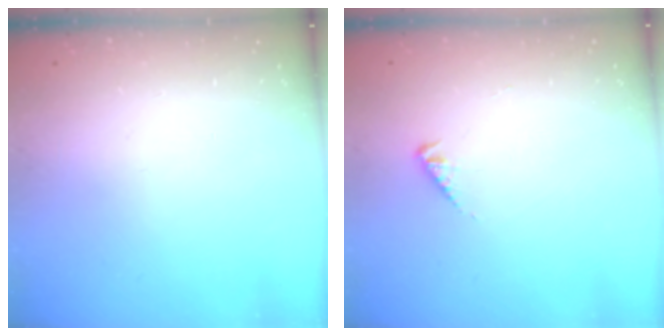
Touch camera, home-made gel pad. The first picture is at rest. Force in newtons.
{"total": 2.4, "press": 2.3, "slide": 0.5}